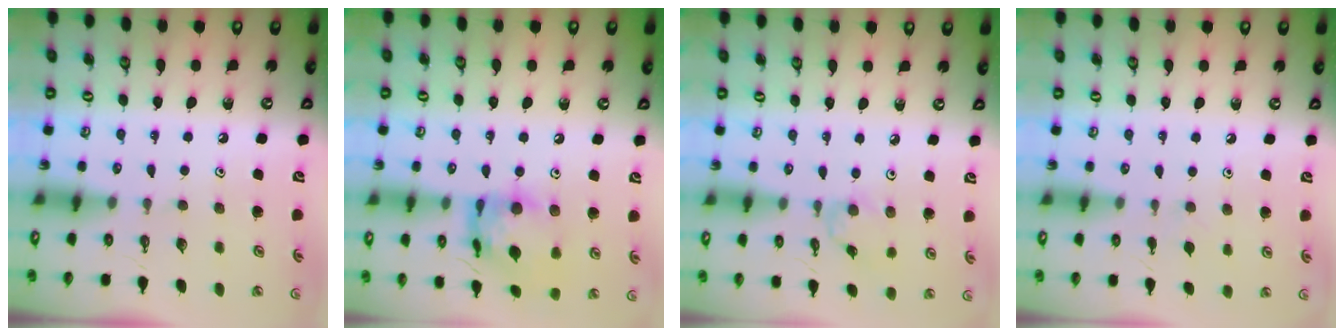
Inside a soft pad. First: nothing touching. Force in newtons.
{"total": 14.5, "press": 14.4, "slide": 1.4}
{"total": 0.9, "press": 0.9, "slide": 0.3}
{"total": 2.9, "press": 2.8, "slide": 0.6}